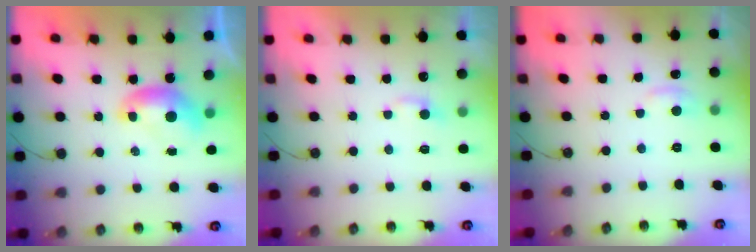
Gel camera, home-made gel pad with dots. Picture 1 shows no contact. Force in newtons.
{"total": 2.3, "press": 2.3, "slide": 0.4}
{"total": 1.2, "press": 0.9, "slide": 0.7}